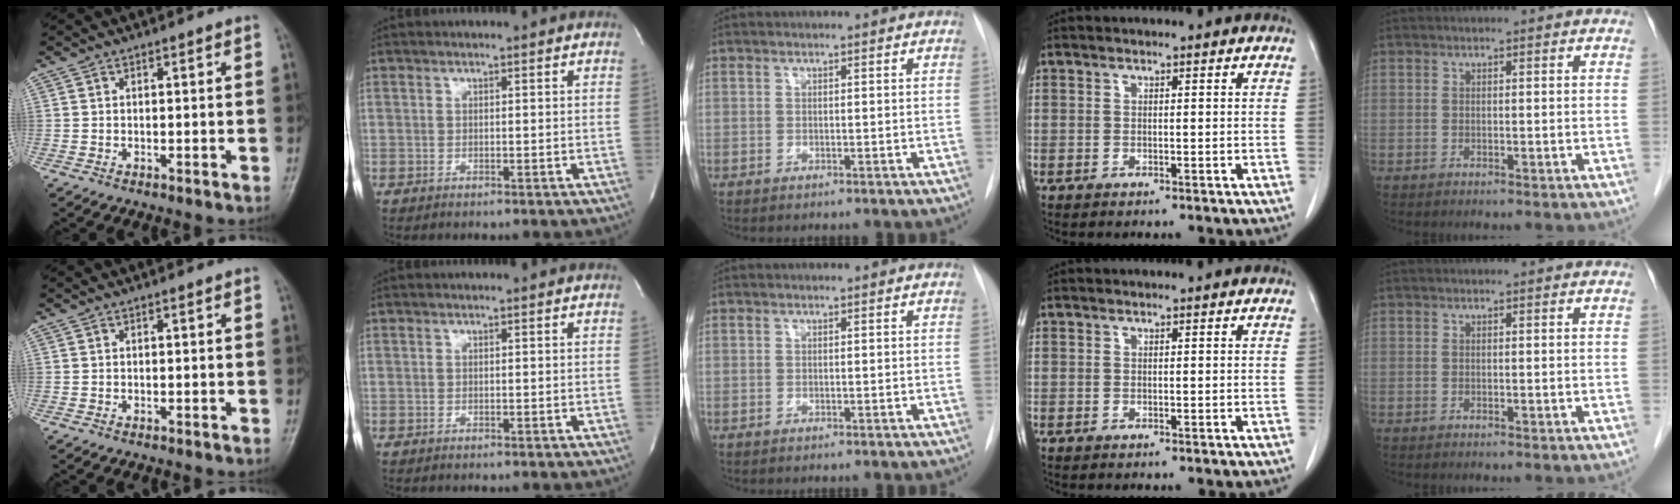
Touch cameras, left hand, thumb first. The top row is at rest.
{}